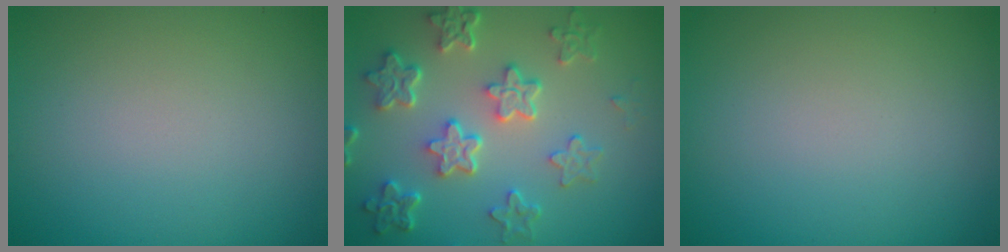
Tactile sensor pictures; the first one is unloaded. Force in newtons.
{"total": 6.0, "press": 4.5, "slide": 4.0}
{"total": 0.0}